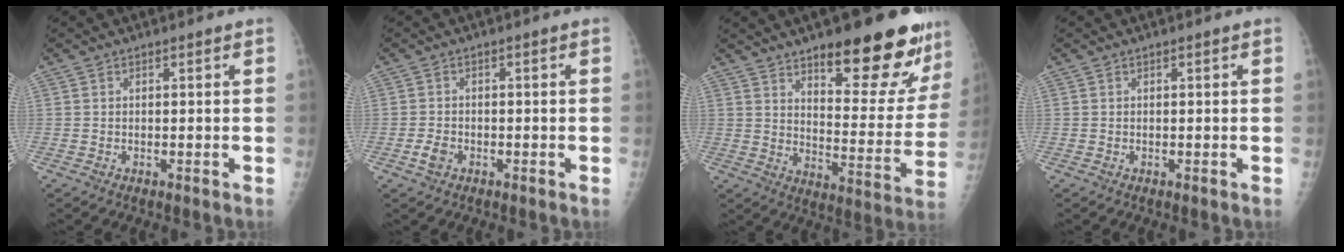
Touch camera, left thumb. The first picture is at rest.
{"total": 2.5, "force": [-1.2, 1.7, 1.4], "torque": [-0.027, 0.008, -0.021]}
{"total": 22.8, "force": [14.8, 7.0, 15.9], "torque": [-0.164, -0.083, 0.209]}
{"total": 0.0}